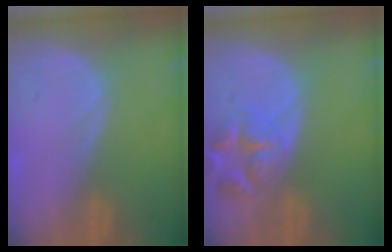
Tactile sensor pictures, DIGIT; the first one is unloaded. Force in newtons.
{"total": 6.8, "press": 6.3, "slide": 2.6}